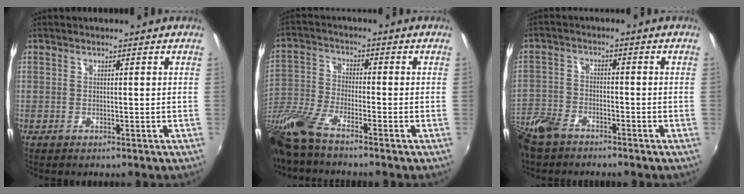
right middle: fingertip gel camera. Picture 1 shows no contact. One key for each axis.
{"total": 13.2, "fx": -10.1, "fy": 2.5, "fz": 8.1, "tx": -0.188, "ty": -0.029, "tz": -0.209}
{"total": 9.7, "fx": -7.3, "fy": 4.8, "fz": 4.2, "tx": -0.114, "ty": -0.007, "tz": -0.154}